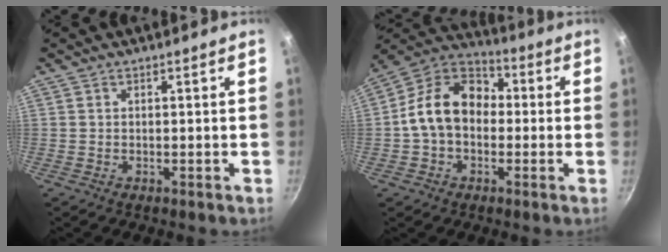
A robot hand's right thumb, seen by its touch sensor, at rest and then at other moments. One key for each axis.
{"total": 13.8, "fx": -0.4, "fy": 10.2, "fz": 9.2, "tx": -0.123, "ty": 0.041, "tz": -0.030}